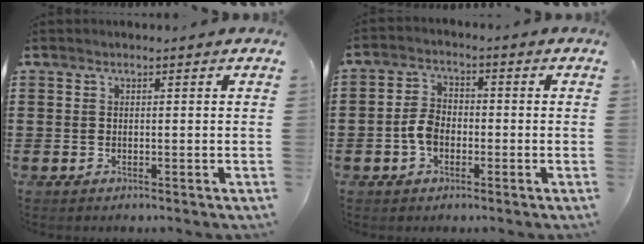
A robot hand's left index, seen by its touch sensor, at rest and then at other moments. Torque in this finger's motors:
{"motor_torque": [0.61, 0.60, 0.18, 0.05]}